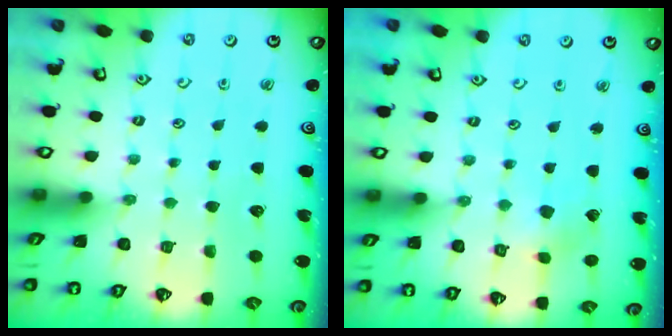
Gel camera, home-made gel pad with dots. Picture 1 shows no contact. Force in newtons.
{"total": 2.7, "press": 2.7, "slide": 0.3}